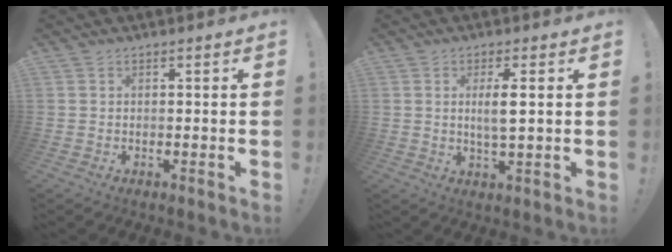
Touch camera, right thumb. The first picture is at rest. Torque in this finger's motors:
{"motor_torque": [-0.06, 0.18, 0.59, -0.02, 0.05]}